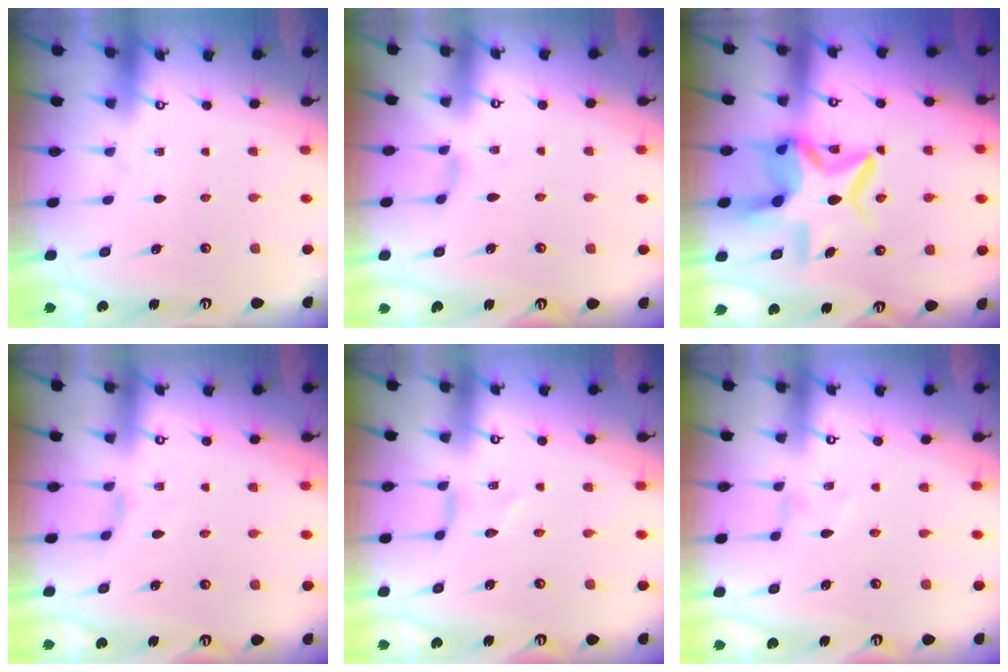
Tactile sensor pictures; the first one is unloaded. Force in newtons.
{"total": 2.2, "press": 2.2, "slide": 0.5}
{"total": 13.0, "press": 12.9, "slide": 1.9}
{"total": 0.7, "press": 0.6, "slide": 0.3}
{"total": 0.0}
{"total": 0.0}